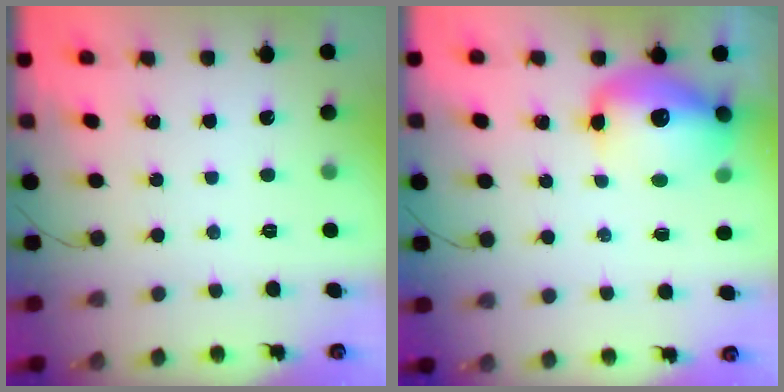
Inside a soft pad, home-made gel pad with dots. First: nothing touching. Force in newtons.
{"total": 13.4, "press": 13.1, "slide": 2.9}